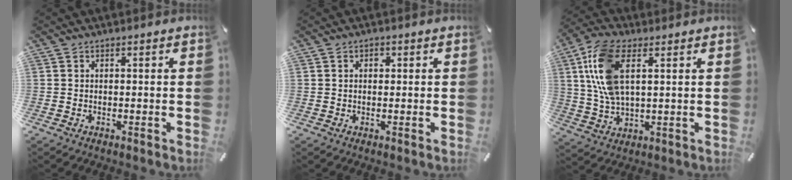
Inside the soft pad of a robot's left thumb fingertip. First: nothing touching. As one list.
[{"total": 1.6, "force": [0.3, 1.1, 1.1], "torque": [-0.015, 0.004, 0.002]}, {"total": 12.2, "force": [4.1, 6.3, 9.7], "torque": [-0.224, -0.001, 0.072]}]